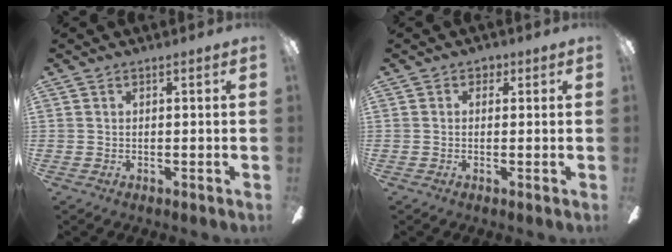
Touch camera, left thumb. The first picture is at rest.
{"total": 1.5, "force": [0.4, 1.4, 0.6], "torque": [0.005, -0.001, 0.004]}